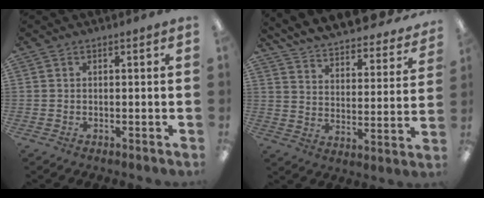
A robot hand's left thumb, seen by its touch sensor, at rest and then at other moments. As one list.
[{"total": 9.7, "force": [9.4, 1.3, 2.3], "torque": [-0.046, -0.089, 0.157]}]